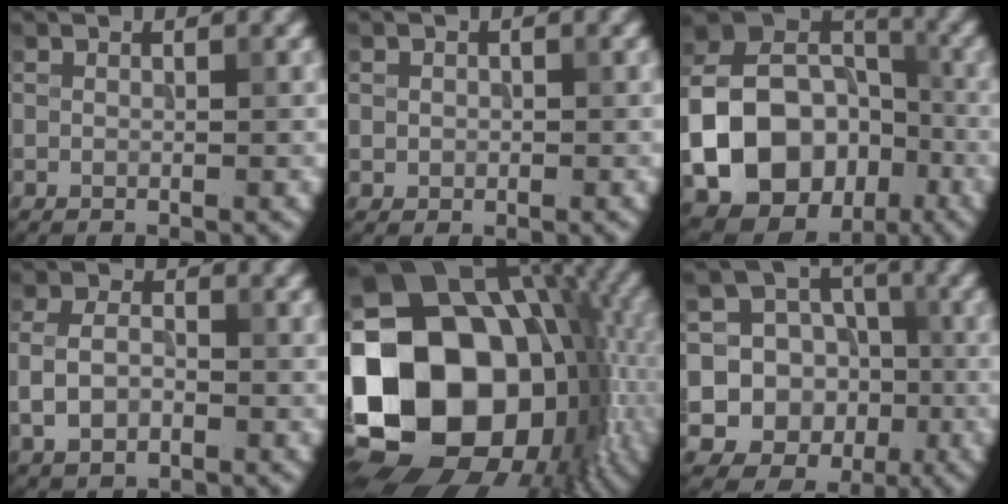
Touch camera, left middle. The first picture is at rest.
{"total": 1.0, "force": [0.0, 0.9, 0.2], "torque": [0.002, -0.003, 0.001]}
{"total": 15.4, "force": [-4.5, 12.3, 8.2], "torque": [-0.205, -0.016, -0.083]}
{"total": 3.7, "force": [-0.6, 2.6, 2.7], "torque": [-0.054, 0.000, -0.014]}
{"total": 21.5, "force": [-2.7, 16.0, 14.2], "torque": [-0.286, 0.001, -0.038]}
{"total": 18.2, "force": [-3.7, 17.3, 3.9], "torque": [-0.109, -0.002, -0.070]}